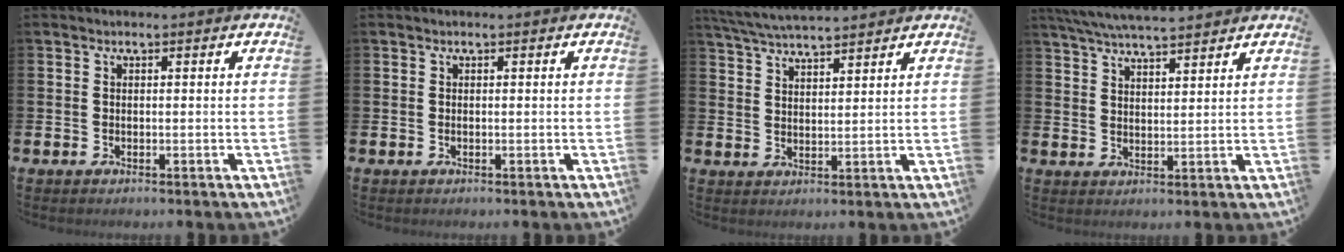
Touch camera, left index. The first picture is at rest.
{"total": 0.0}
{"total": 5.2, "force": [5.0, 0.3, 1.2], "torque": [-0.040, -0.022, 0.091]}
{"total": 5.9, "force": [5.6, 0.6, 1.8], "torque": [-0.053, -0.020, 0.103]}